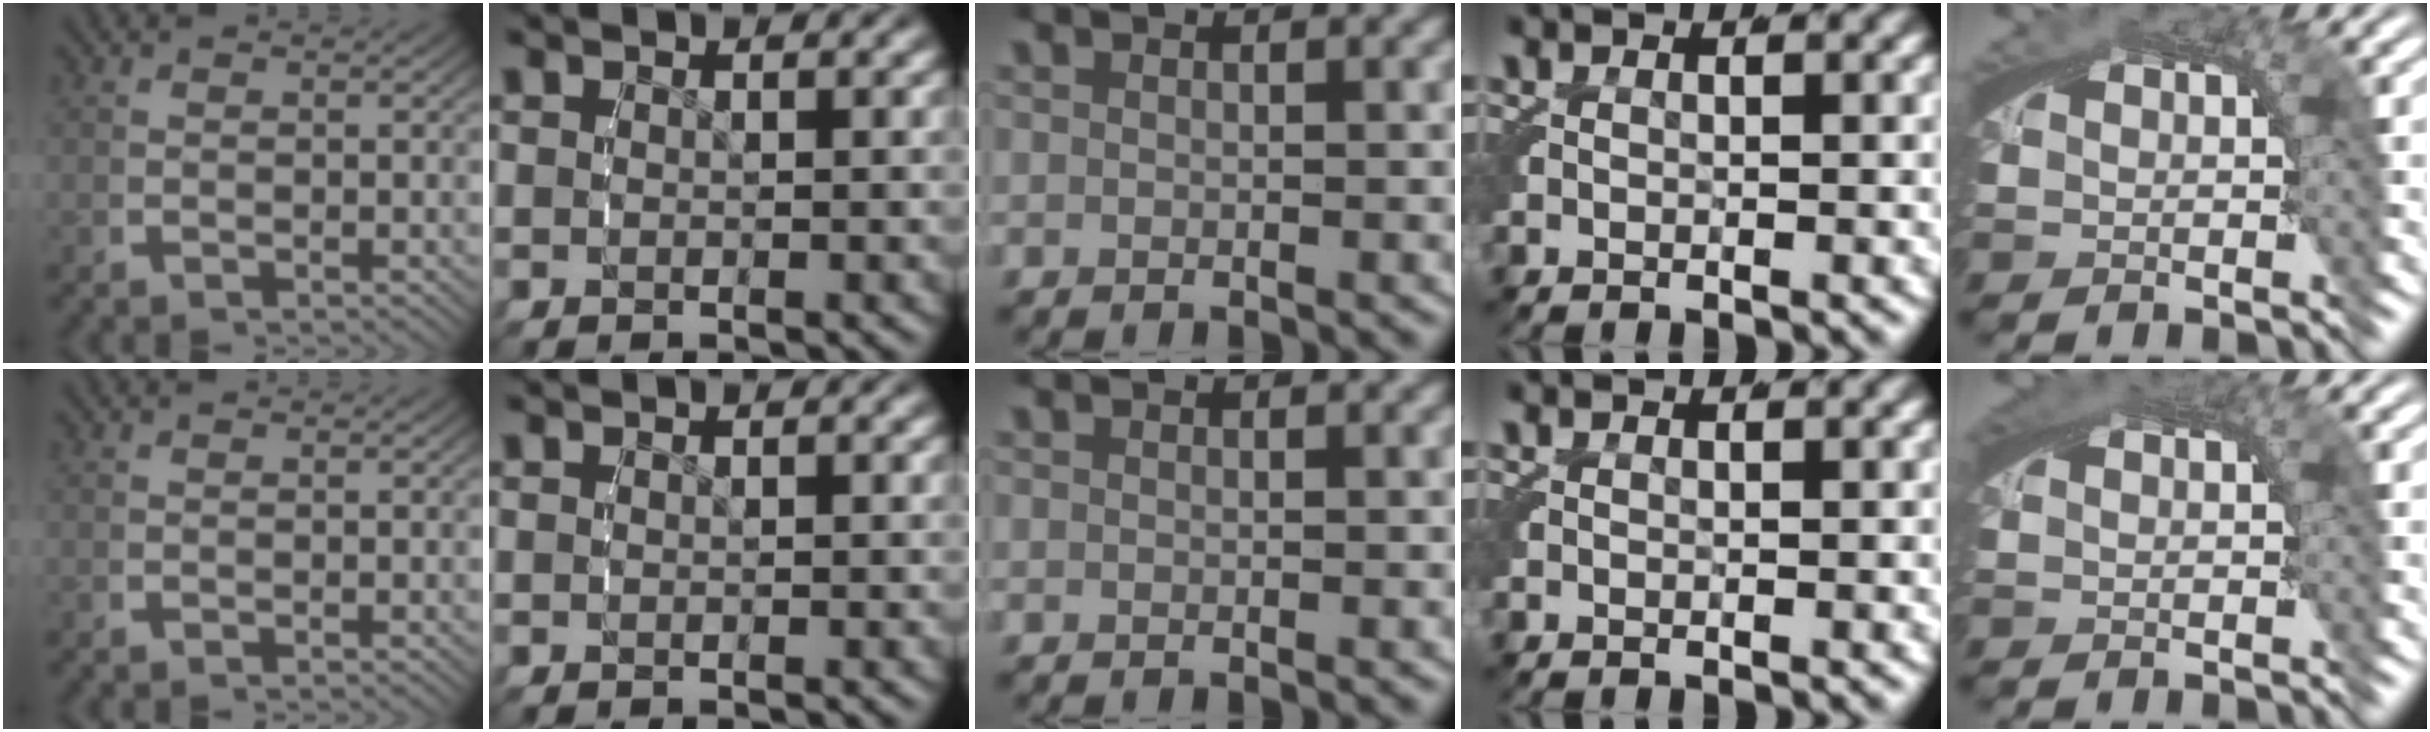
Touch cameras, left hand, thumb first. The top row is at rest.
{"little": {"total": 1.0, "force": [0.4, 0.1, 0.9], "torque": [-0.014, 0.002, 0.007]}}